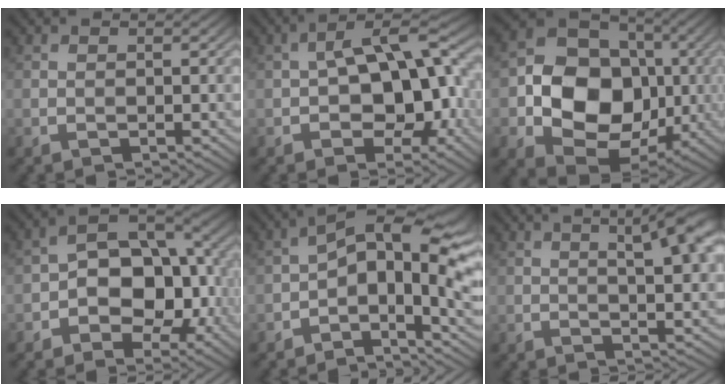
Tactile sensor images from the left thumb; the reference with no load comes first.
{"total": 12.6, "force": [-1.3, 7.2, 10.2], "torque": [-0.136, 0.012, -0.026]}
{"total": 15.0, "force": [-1.8, 11.7, 9.3], "torque": [-0.160, -0.016, -0.037]}
{"total": 11.3, "force": [-2.5, 7.3, 8.2], "torque": [-0.114, 0.001, -0.050]}
{"total": 13.3, "force": [-0.4, 6.5, 11.6], "torque": [-0.187, 0.004, -0.017]}
{"total": 9.4, "force": [3.5, 2.5, 8.3], "torque": [-0.099, 0.021, 0.046]}